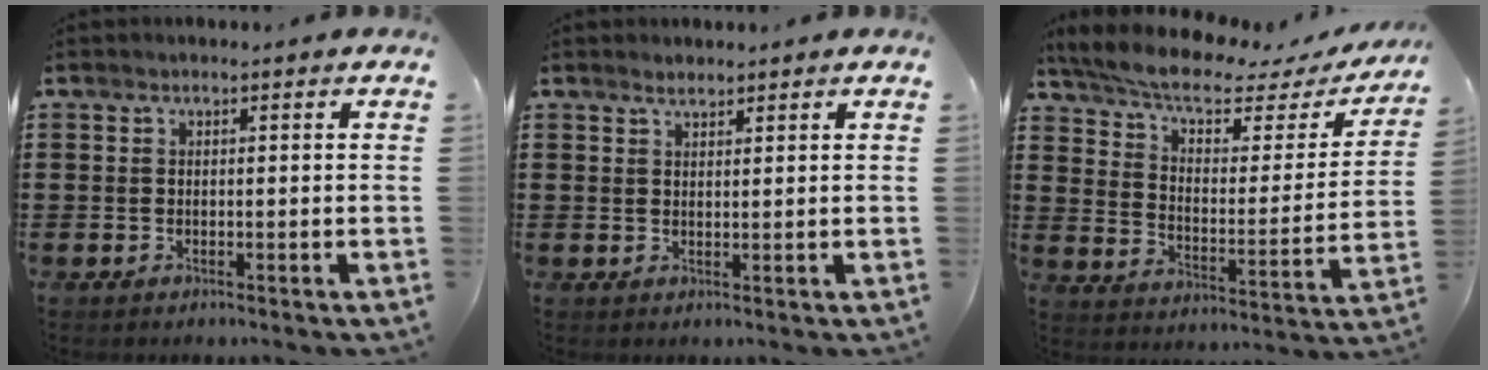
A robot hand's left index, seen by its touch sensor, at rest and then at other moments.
{"total": 1.3, "force": [1.3, 0.2, 0.4], "torque": [-0.008, 0.002, 0.024]}
{"total": 7.9, "force": [6.2, 1.7, 4.6], "torque": [-0.114, -0.032, 0.106]}